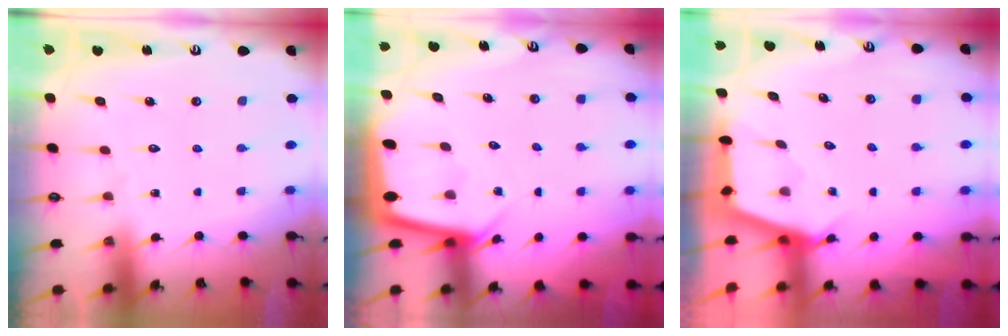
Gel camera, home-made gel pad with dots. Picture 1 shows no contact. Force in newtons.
{"total": 3.7, "press": 3.6, "slide": 0.4}
{"total": 2.6, "press": 2.6, "slide": 0.4}